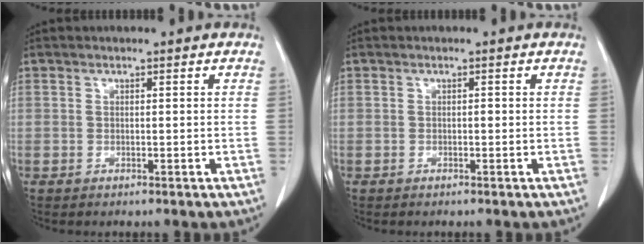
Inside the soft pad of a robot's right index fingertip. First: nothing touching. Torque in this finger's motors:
{"motor_torque": [0.00, -0.01, 0.00, 0.01]}